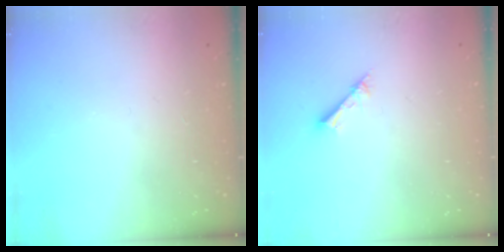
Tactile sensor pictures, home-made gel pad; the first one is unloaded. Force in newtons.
{"total": 1.6, "press": 1.6, "slide": 0.2}